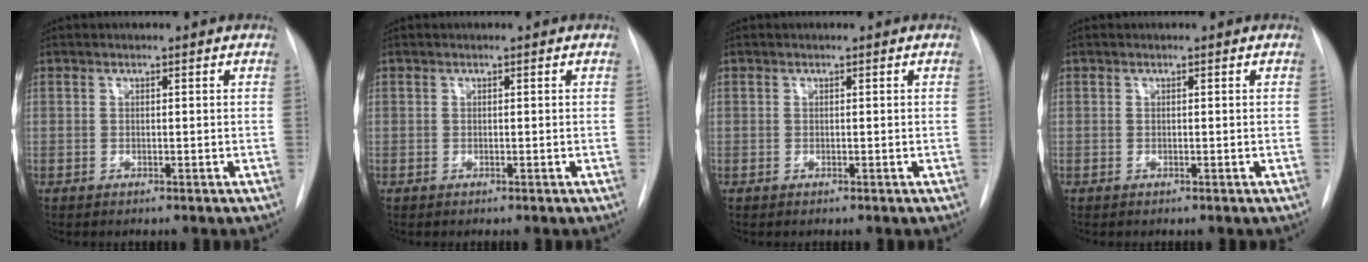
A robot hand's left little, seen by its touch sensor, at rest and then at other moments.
{"total": 0.0}
{"total": 0.0}
{"total": 0.0}